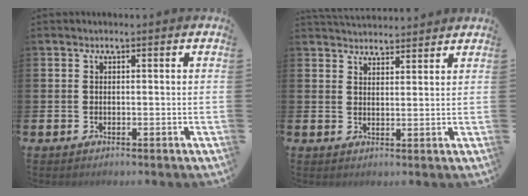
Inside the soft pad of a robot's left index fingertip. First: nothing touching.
{"total": 3.2, "force": [3.2, 0.4, -0.1], "torque": [-0.004, -0.016, 0.058]}